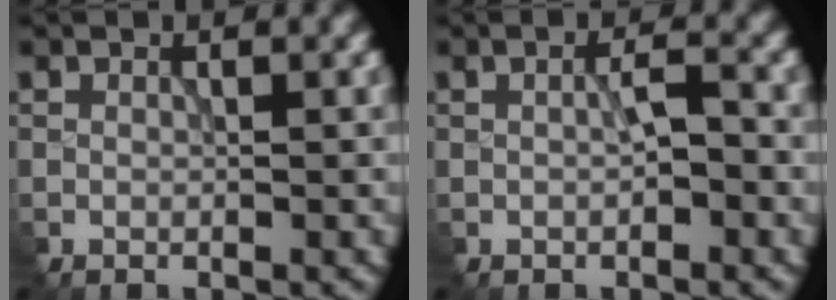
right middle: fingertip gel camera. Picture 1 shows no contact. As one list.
[{"total": 2.1, "force": [-0.5, 0.6, 1.9], "torque": [-0.037, 0.000, -0.007]}]